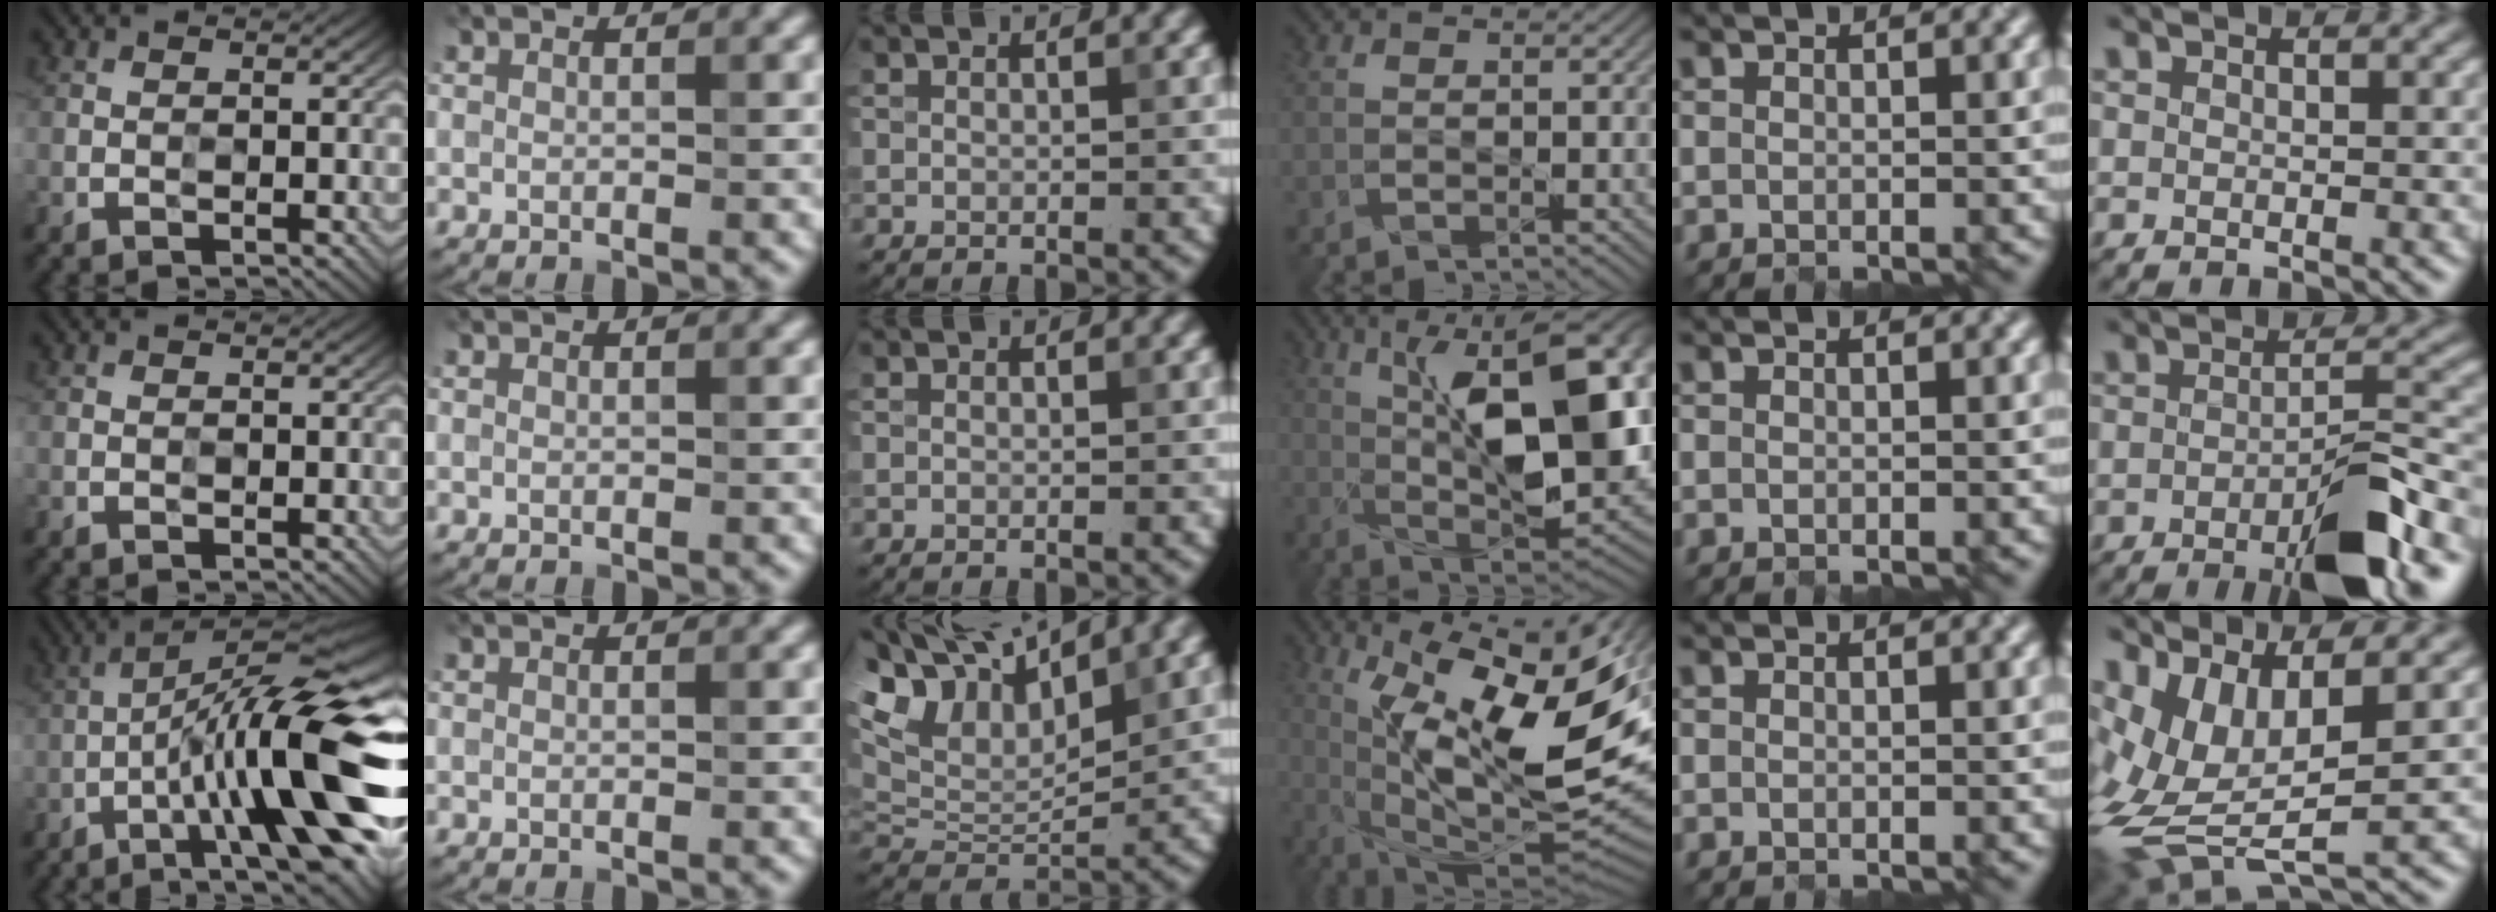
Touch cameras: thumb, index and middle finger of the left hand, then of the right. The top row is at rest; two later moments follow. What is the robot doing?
{"motion": "open", "object": "hinged tin"}